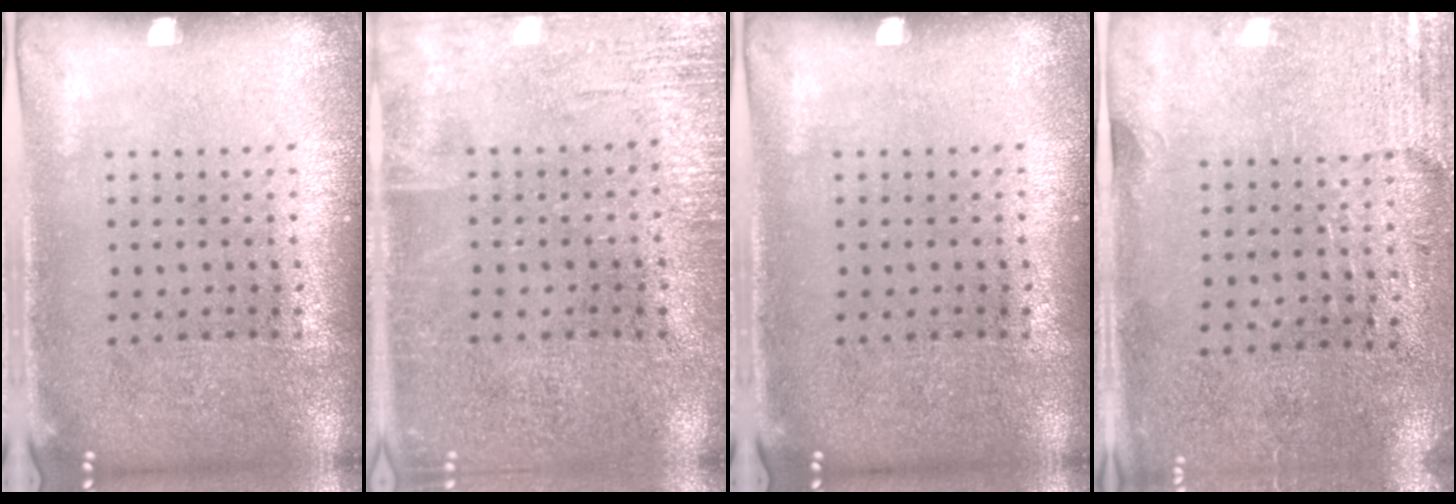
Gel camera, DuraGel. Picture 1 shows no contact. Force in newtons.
{"total": 2.4, "press": 2.4, "slide": 0.3}
{"total": 0.0}
{"total": 2.8, "press": 2.4, "slide": 1.4}